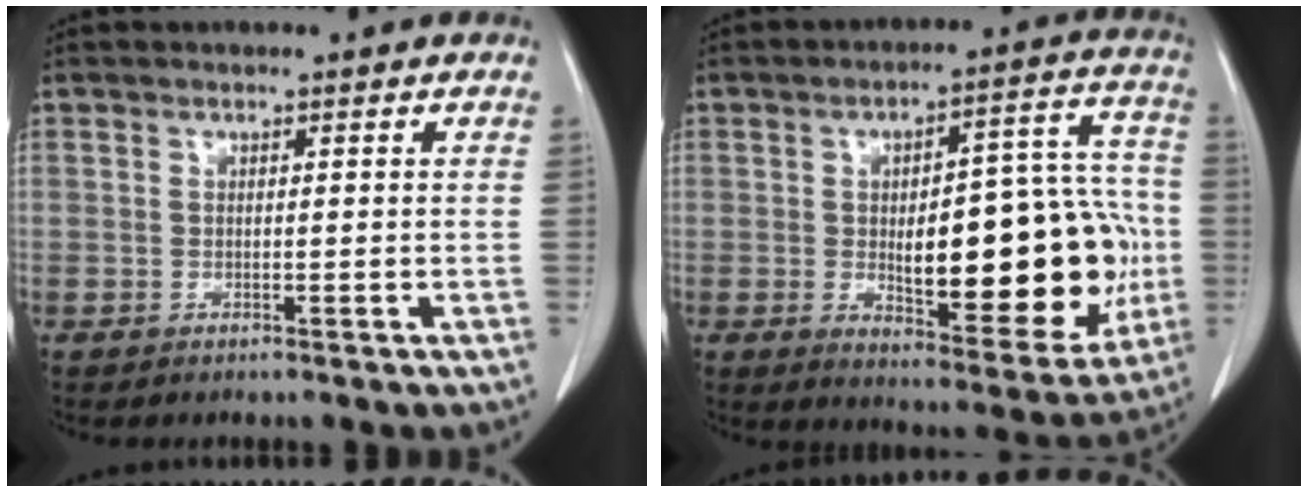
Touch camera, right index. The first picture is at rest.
{"total": 21.9, "force": [-2.6, 7.8, 20.3], "torque": [-0.246, 0.022, -0.016]}